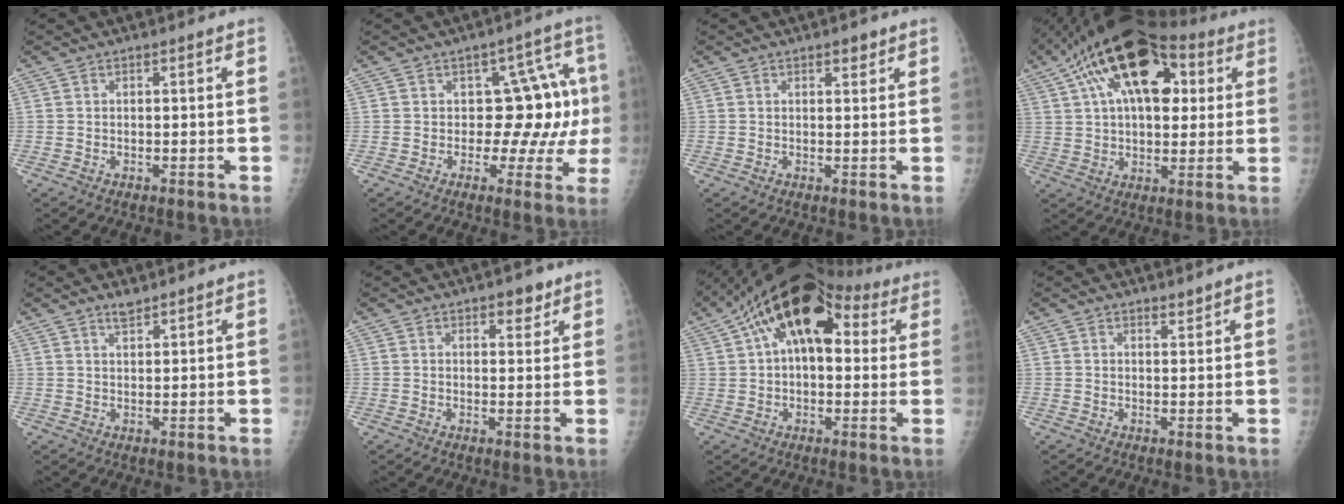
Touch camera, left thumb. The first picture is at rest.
{"total": 11.1, "force": [1.1, 6.9, 8.7], "torque": [-0.045, 0.016, 0.009]}
{"total": 1.9, "force": [1.3, 0.9, 1.1], "torque": [-0.003, -0.006, 0.016]}
{"total": 20.8, "force": [7.6, 11.3, 15.7], "torque": [-0.241, 0.018, 0.118]}
{"total": 2.3, "force": [2.0, 0.7, 0.9], "torque": [-0.010, -0.014, 0.034]}
{"total": 3.6, "force": [2.4, 1.8, 2.0], "torque": [-0.007, -0.011, 0.031]}
{"total": 17.8, "force": [6.3, 9.9, 13.4], "torque": [-0.192, 0.040, 0.092]}
{"total": 1.4, "force": [1.3, 0.4, 0.4], "torque": [0.002, -0.011, 0.019]}